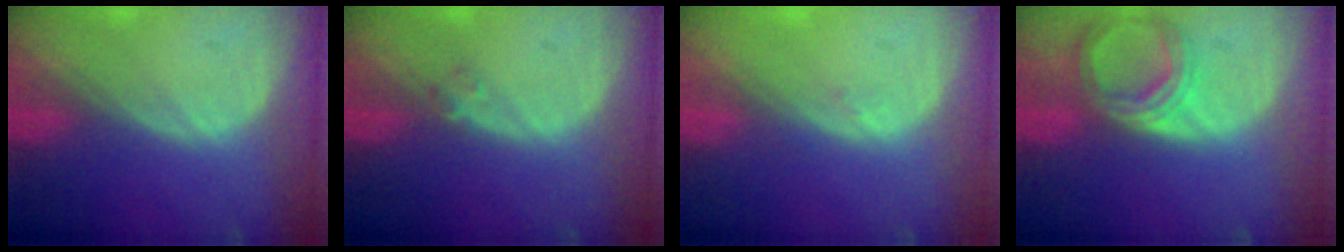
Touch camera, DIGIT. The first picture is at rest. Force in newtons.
{"total": 1.0, "press": 1.0, "slide": 0.2}
{"total": 0.7, "press": 0.6, "slide": 0.3}
{"total": 7.0, "press": 6.5, "slide": 2.7}